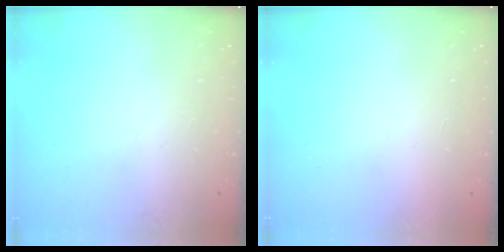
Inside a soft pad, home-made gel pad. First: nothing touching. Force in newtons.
{"total": 1.7, "press": 1.6, "slide": 0.1}